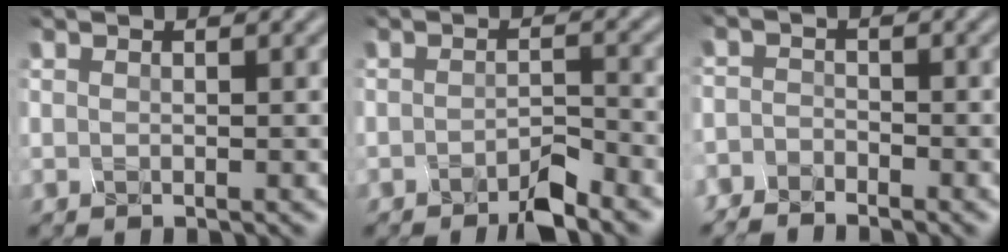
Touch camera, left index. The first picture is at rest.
{"total": 2.8, "force": [-2.7, -0.3, 0.8], "torque": [-0.027, 0.000, -0.030]}
{"total": 3.2, "force": [-3.0, -0.3, -1.1], "torque": [0.005, 0.001, -0.042]}